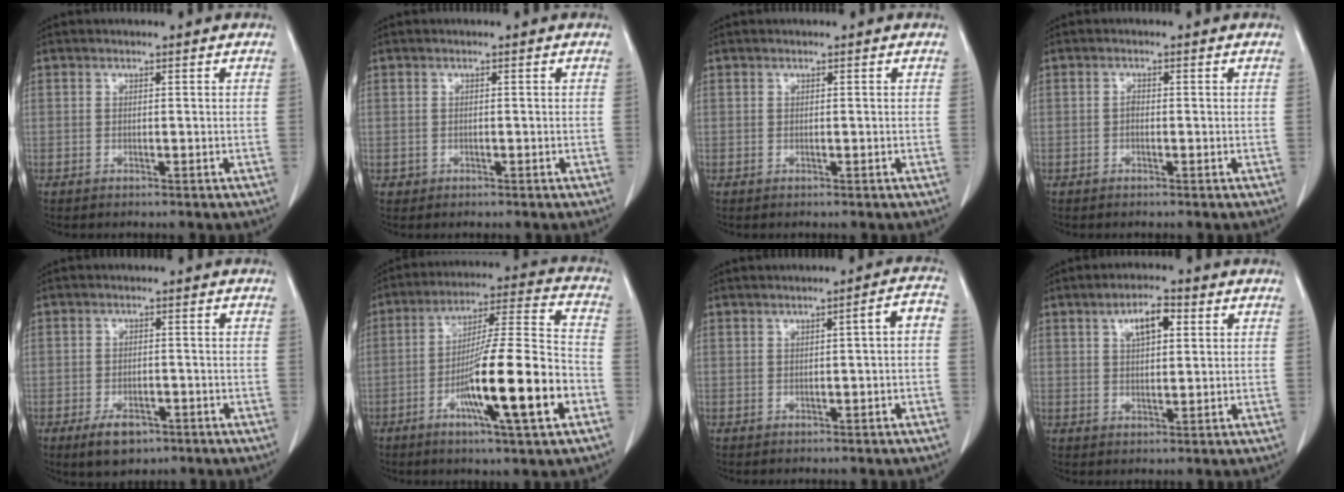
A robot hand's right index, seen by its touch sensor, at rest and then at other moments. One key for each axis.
{"total": 3.4, "fx": -1.1, "fy": 3.1, "fz": 0.5, "tx": -0.003, "ty": 0.009, "tz": -0.009}
{"total": 0.0}
{"total": 1.2, "fx": -0.3, "fy": 0.8, "fz": 0.9, "tx": -0.015, "ty": 0.004, "tz": -0.006}
{"total": 5.8, "fx": -3.5, "fy": 3.2, "fz": 3.3, "tx": -0.060, "ty": -0.001, "tz": -0.049}
{"total": 18.7, "fx": -6.6, "fy": 1.1, "fz": 17.5, "tx": -0.290, "ty": -0.006, "tz": -0.105}
{"total": 4.1, "fx": -0.2, "fy": 0.7, "fz": 4.0, "tx": -0.056, "ty": 0.021, "tz": -0.001}
{"total": 6.0, "fx": 2.3, "fy": 2.5, "fz": 5.0, "tx": -0.091, "ty": 0.009, "tz": 0.042}